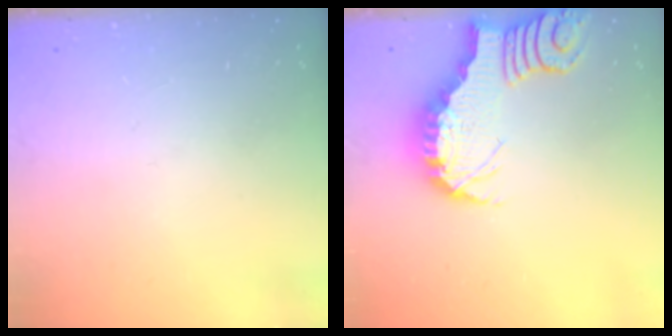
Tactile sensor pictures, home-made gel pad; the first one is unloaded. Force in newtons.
{"total": 3.3, "press": 3.3, "slide": 0.5}